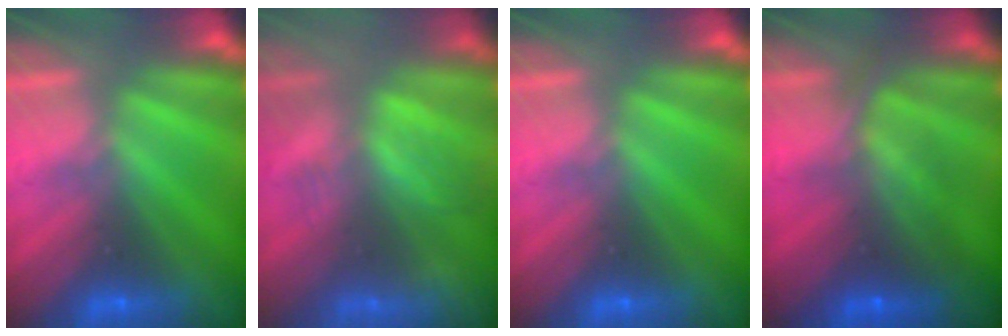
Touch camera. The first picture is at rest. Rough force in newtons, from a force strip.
{"total": 4.1}
{"total": 0.0}
{"total": 7.4}